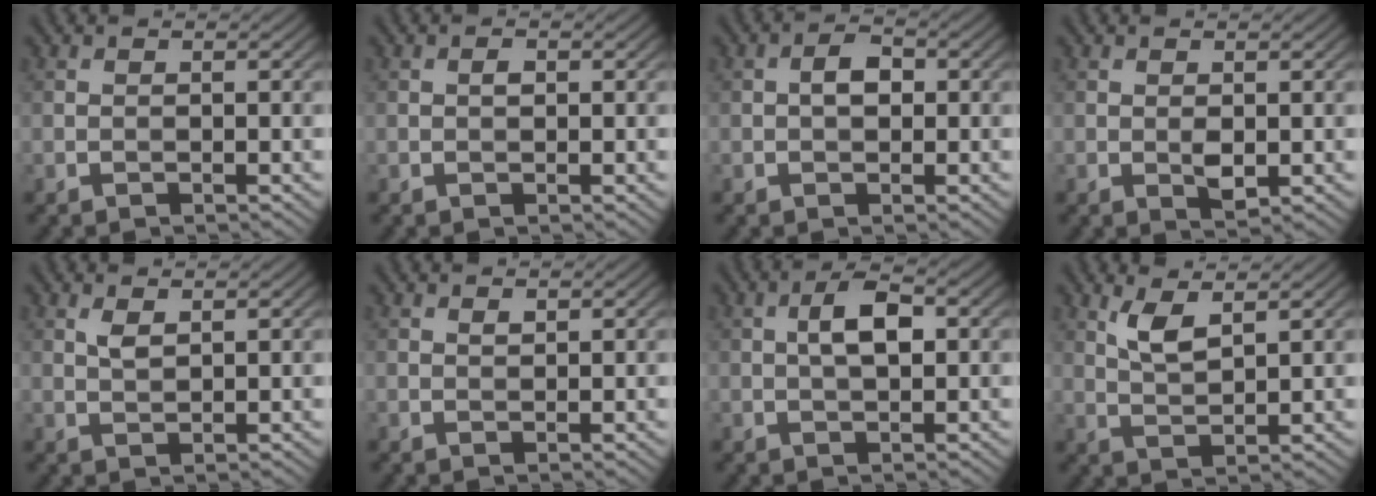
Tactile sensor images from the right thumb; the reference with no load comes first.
{"total": 0.8, "force": [0.1, 0.5, 0.6], "torque": [-0.011, 0.001, 0.001]}
{"total": 2.6, "force": [0.1, 1.7, 2.0], "torque": [-0.036, 0.004, -0.003]}
{"total": 1.6, "force": [0.0, 0.8, 1.3], "torque": [-0.025, -0.005, 0.002]}
{"total": 1.7, "force": [0.9, 0.7, 1.3], "torque": [-0.033, -0.001, 0.023]}
{"total": 0.8, "force": [0.5, 0.3, 0.4], "torque": [-0.008, -0.004, 0.011]}
{"total": 4.4, "force": [0.6, 1.9, 3.9], "torque": [-0.077, 0.007, 0.008]}
{"total": 3.8, "force": [2.2, 1.2, 2.9], "torque": [-0.070, -0.004, 0.047]}